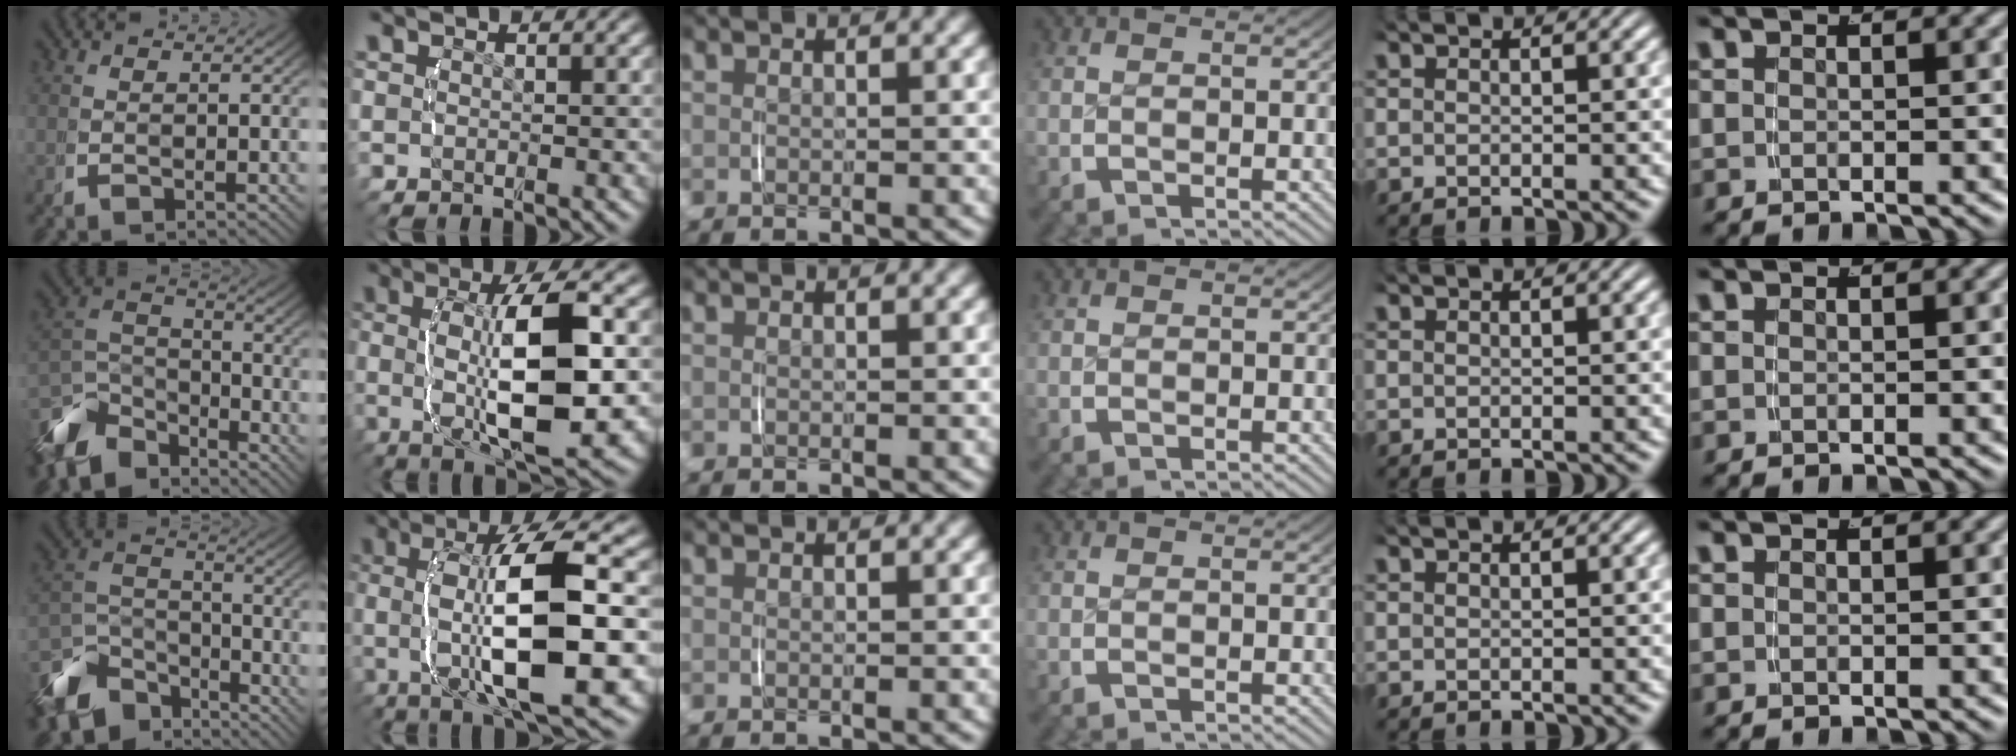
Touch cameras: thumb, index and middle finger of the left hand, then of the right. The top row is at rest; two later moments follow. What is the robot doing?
{"motion": "lift_and_place", "object": "jar lid"}